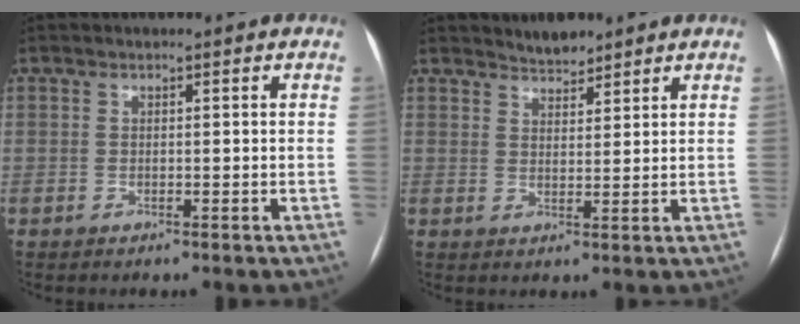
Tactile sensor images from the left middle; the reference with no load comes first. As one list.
[{"total": 3.2, "force": [3.0, 1.1, 0.5], "torque": [-0.008, 0.005, 0.048]}]